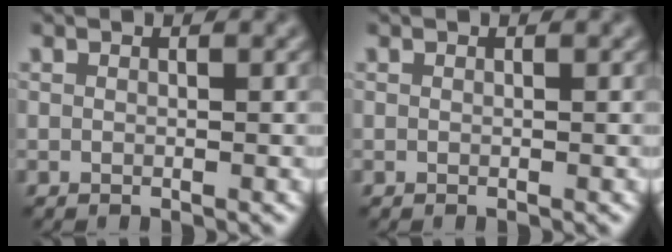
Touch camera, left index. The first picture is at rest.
{"total": 0.0}